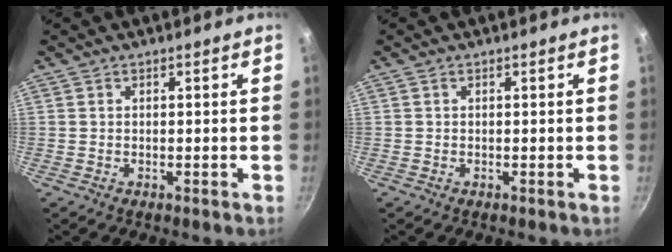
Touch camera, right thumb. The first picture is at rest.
{"total": 0.0}